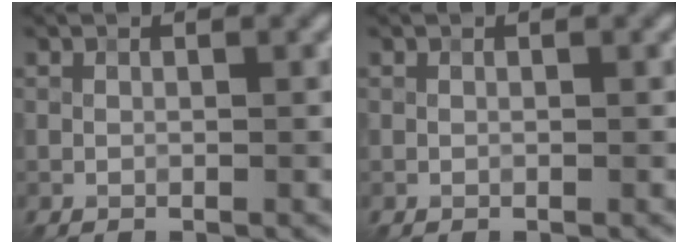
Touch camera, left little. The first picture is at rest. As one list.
[{"total": 0.0}]